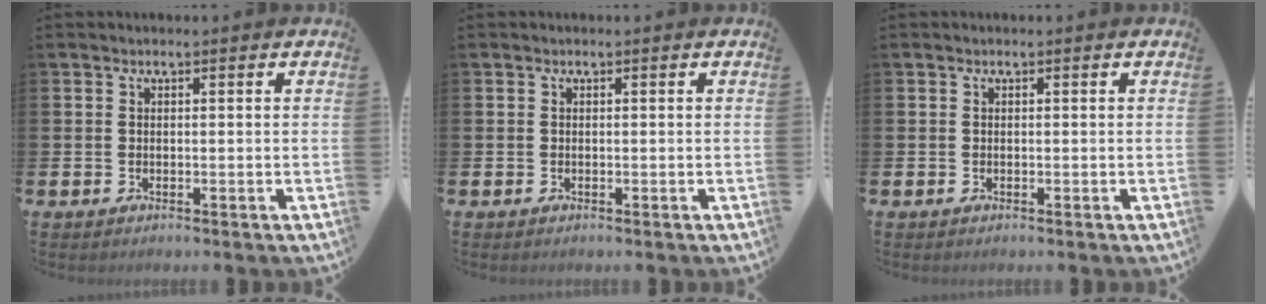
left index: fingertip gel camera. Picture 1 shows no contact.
{"total": 0.0}
{"total": 0.0}